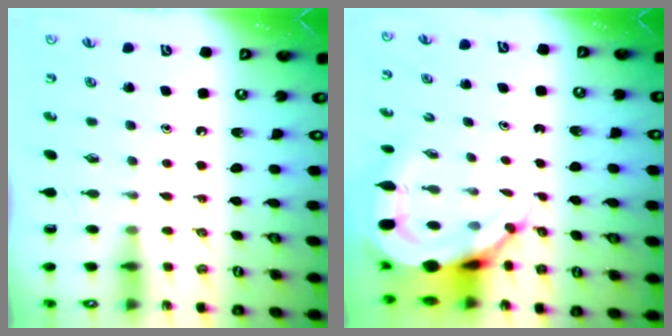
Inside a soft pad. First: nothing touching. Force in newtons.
{"total": 9.9, "press": 9.9, "slide": 1.0}